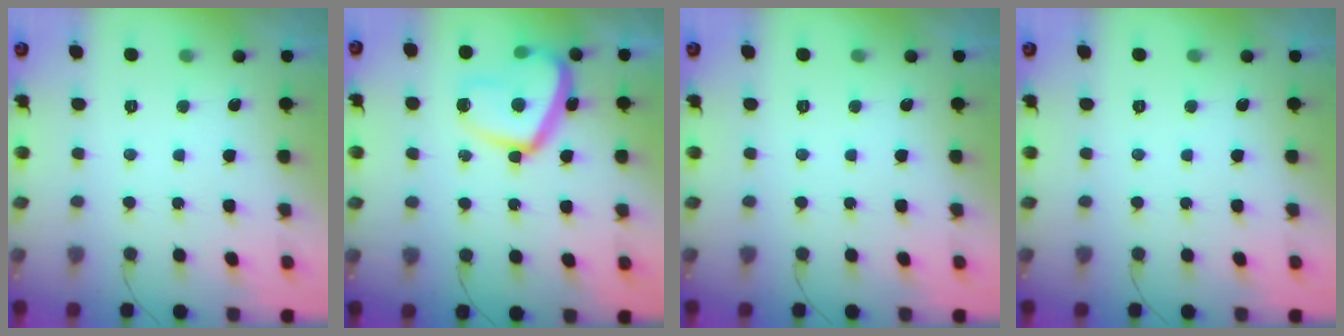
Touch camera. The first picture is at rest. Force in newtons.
{"total": 16.8, "press": 16.8, "slide": 1.4}
{"total": 0.0}
{"total": 0.0}